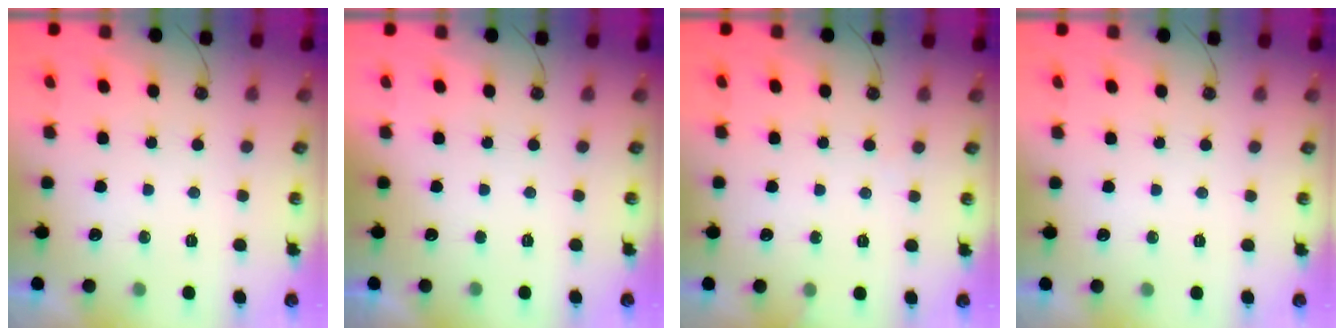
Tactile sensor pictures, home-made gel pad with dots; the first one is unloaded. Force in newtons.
{"total": 0.0}
{"total": 4.8, "press": 4.7, "slide": 0.2}
{"total": 0.0}